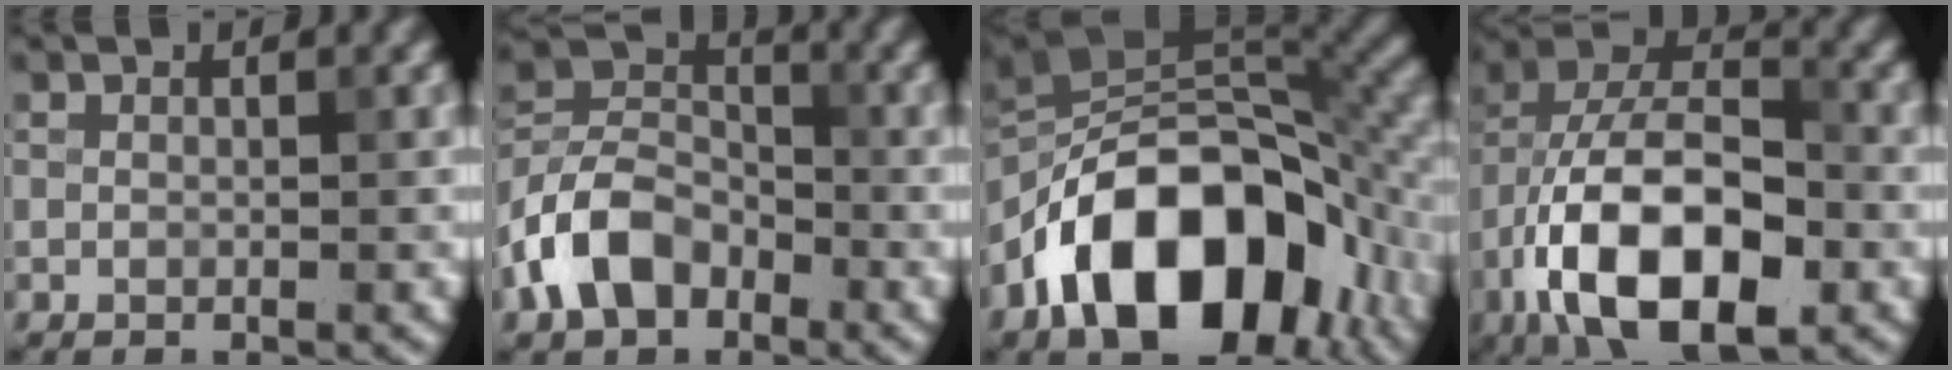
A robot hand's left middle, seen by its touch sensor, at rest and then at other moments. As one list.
[{"total": 6.8, "force": [-3.4, 4.6, 3.7], "torque": [-0.074, 0.007, -0.079]}, {"total": 15.7, "force": [-6.6, 9.3, 10.7], "torque": [-0.170, 0.013, -0.127]}, {"total": 13.3, "force": [-4.7, 6.7, 10.5], "torque": [-0.180, 0.006, -0.090]}]